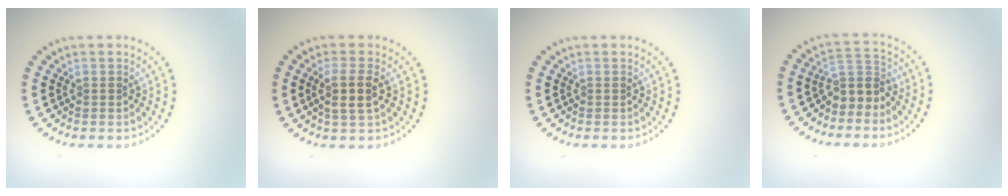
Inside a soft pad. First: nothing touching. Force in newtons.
{"total": 2.6, "press": 2.3, "slide": 1.1}
{"total": 0.0}
{"total": 2.9, "press": 2.1, "slide": 1.9}